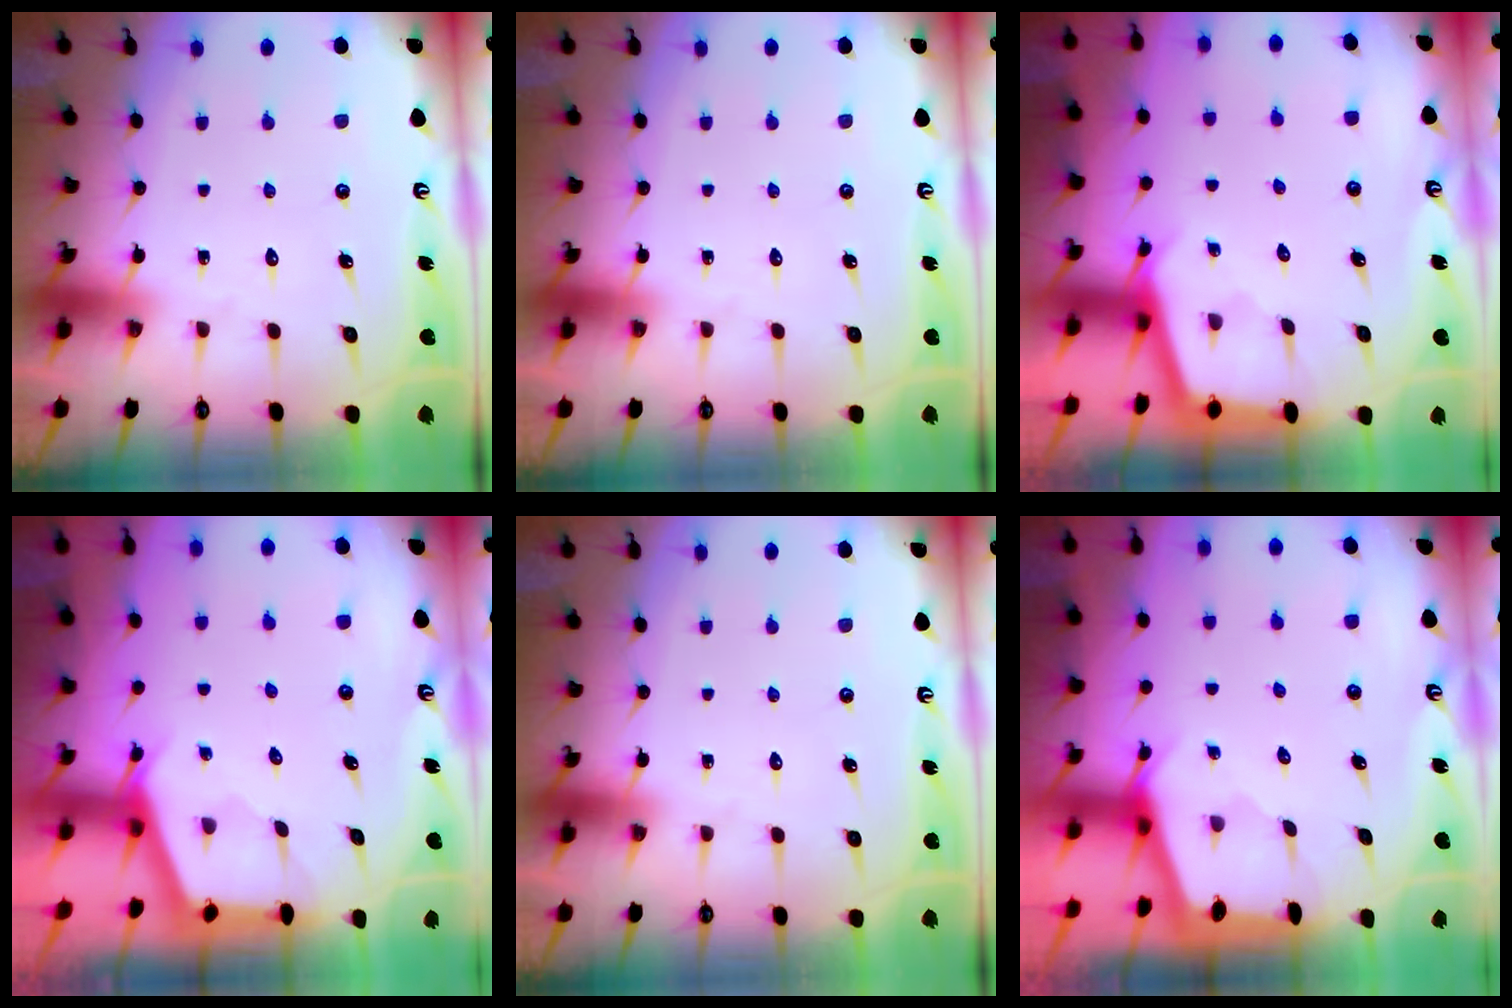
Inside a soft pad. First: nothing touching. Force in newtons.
{"total": 0.0}
{"total": 2.7, "press": 2.7, "slide": 0.3}
{"total": 2.5, "press": 2.5, "slide": 0.3}
{"total": 0.0}
{"total": 2.2, "press": 2.2, "slide": 0.3}